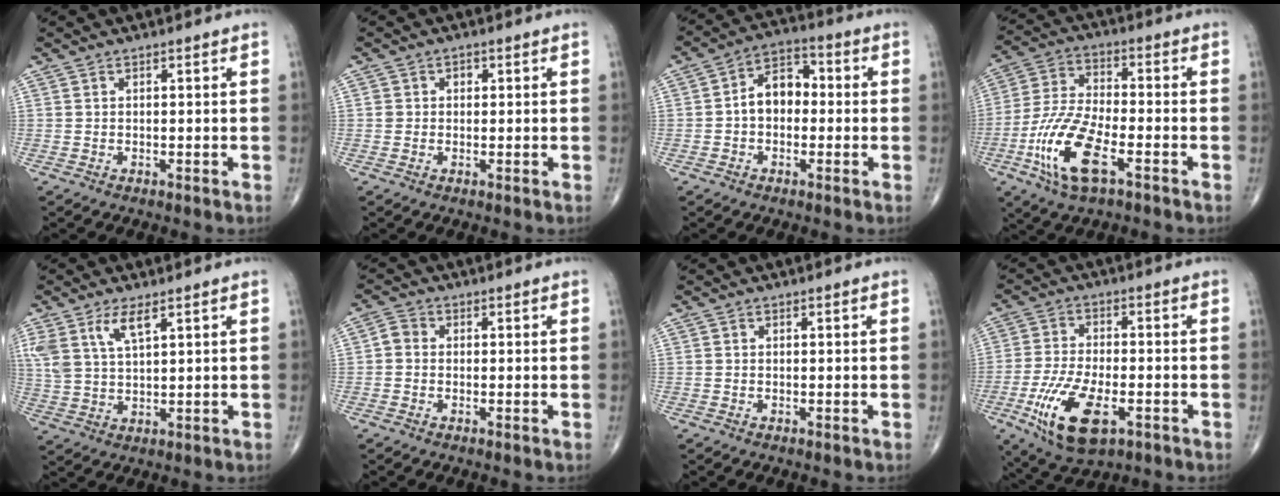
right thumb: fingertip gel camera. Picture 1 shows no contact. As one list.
[{"total": 1.9, "force": [0.4, 1.7, 0.7], "torque": [0.002, 0.001, 0.003]}, {"total": 8.1, "force": [-0.4, 5.6, 5.7], "torque": [-0.072, 0.031, -0.021]}, {"total": 14.5, "force": [-6.1, 5.7, 11.9], "torque": [-0.253, 0.018, -0.115]}, {"total": 7.2, "force": [4.0, 2.7, 5.4], "torque": [-0.117, -0.012, 0.086]}, {"total": 2.4, "force": [-0.3, 2.1, 1.2], "torque": [-0.015, 0.006, -0.015]}, {"total": 0.0}, {"total": 13.8, "force": [-5.4, 6.2, 11.1], "torque": [-0.221, 0.002, -0.090]}]